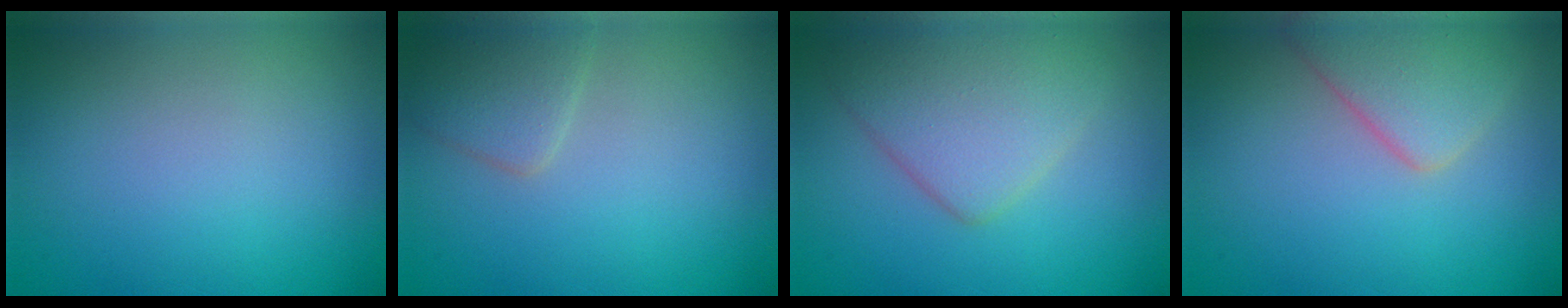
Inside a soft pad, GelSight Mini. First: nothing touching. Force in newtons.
{"total": 2.5, "press": 2.5, "slide": 0.3}
{"total": 5.0, "press": 5.0, "slide": 0.3}
{"total": 4.2, "press": 4.2, "slide": 0.2}